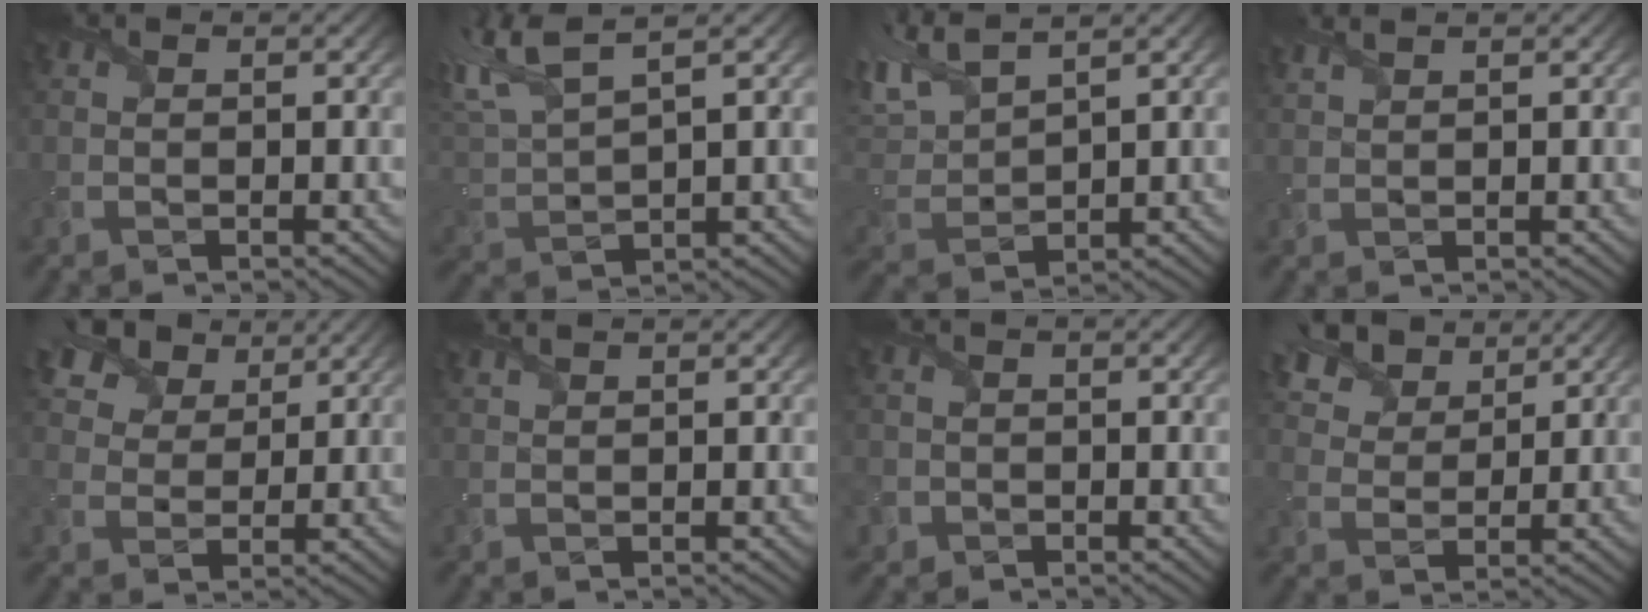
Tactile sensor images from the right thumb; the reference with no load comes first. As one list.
[{"total": 8.9, "force": [5.7, 2.4, 6.3], "torque": [-0.169, 0.032, 0.109]}, {"total": 8.3, "force": [5.8, 2.7, 5.3], "torque": [-0.156, 0.025, 0.112]}, {"total": 1.7, "force": [1.5, 0.1, 0.7], "torque": [-0.017, 0.003, 0.033]}, {"total": 9.2, "force": [6.2, 5.5, 3.8], "torque": [-0.112, 0.001, 0.112]}, {"total": 1.1, "force": [1.0, 0.0, 0.4], "torque": [-0.013, 0.002, 0.024]}, {"total": 2.2, "force": [-0.9, 2.0, 0.2], "torque": [-0.013, -0.002, -0.018]}, {"total": 9.0, "force": [6.5, 4.6, 4.3], "torque": [-0.120, 0.021, 0.115]}]